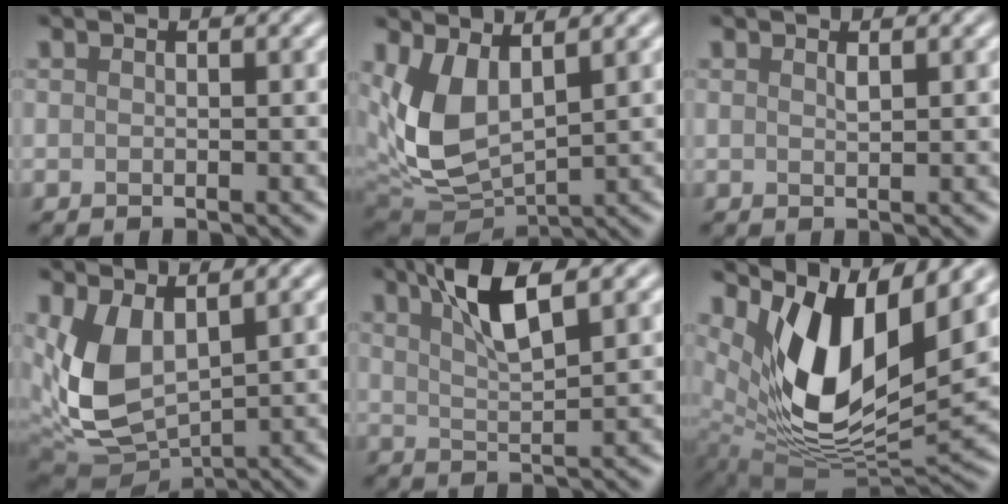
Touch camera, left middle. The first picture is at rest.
{"total": 6.9, "force": [1.6, 3.8, 5.6], "torque": [-0.135, -0.013, 0.036]}
{"total": 0.6, "force": [0.5, 0.1, 0.4], "torque": [-0.008, -0.001, 0.009]}
{"total": 7.0, "force": [1.4, 3.8, 5.6], "torque": [-0.135, -0.010, 0.028]}
{"total": 5.0, "force": [2.8, 1.1, 4.1], "torque": [-0.075, 0.006, 0.049]}
{"total": 11.4, "force": [4.8, 5.0, 9.0], "torque": [-0.163, -0.018, 0.100]}